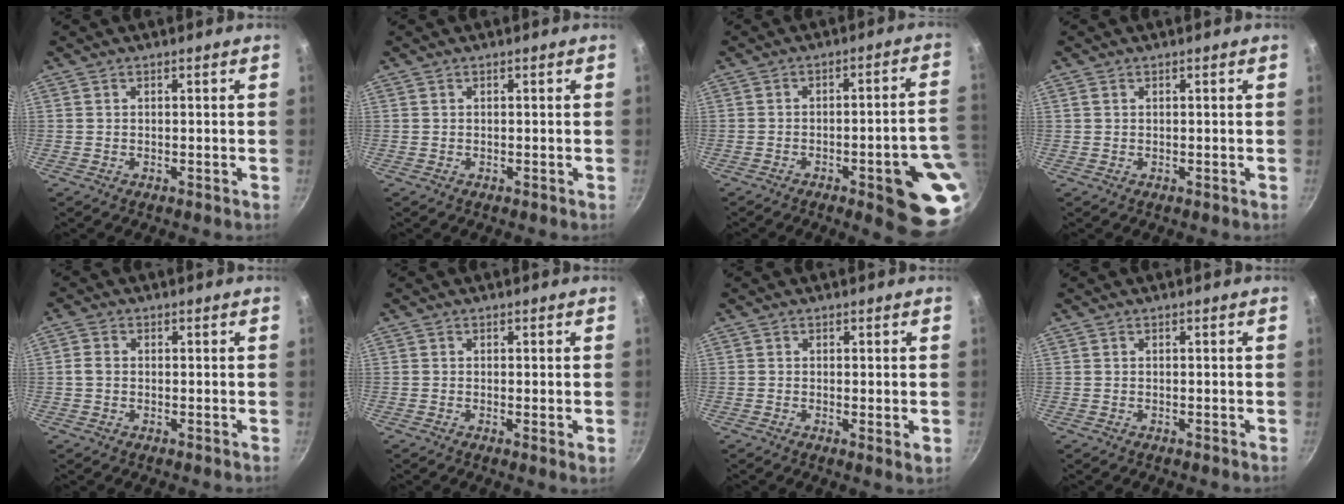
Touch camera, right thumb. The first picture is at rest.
{"total": 0.0}
{"total": 15.1, "force": [-5.3, 4.1, 13.6], "torque": [-0.121, 0.031, -0.065]}
{"total": 0.6, "force": [0.3, 0.4, 0.3], "torque": [-0.007, 0.001, 0.006]}
{"total": 2.3, "force": [0.0, 1.8, 1.5], "torque": [-0.030, 0.007, -0.005]}
{"total": 1.4, "force": [0.0, 0.2, 1.4], "torque": [-0.023, -0.009, -0.004]}
{"total": 1.7, "force": [0.1, 0.4, 1.7], "torque": [-0.026, -0.010, -0.001]}
{"total": 0.0}